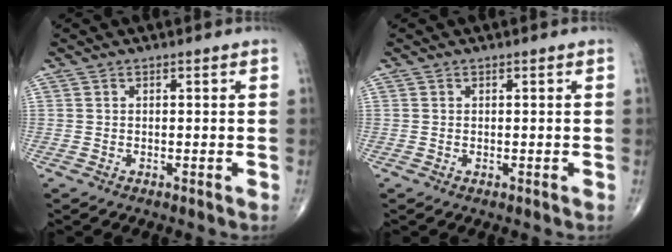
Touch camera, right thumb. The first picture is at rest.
{"total": 0.0}